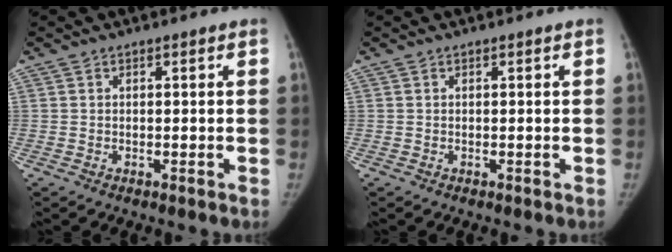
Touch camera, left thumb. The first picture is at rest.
{"total": 0.0}